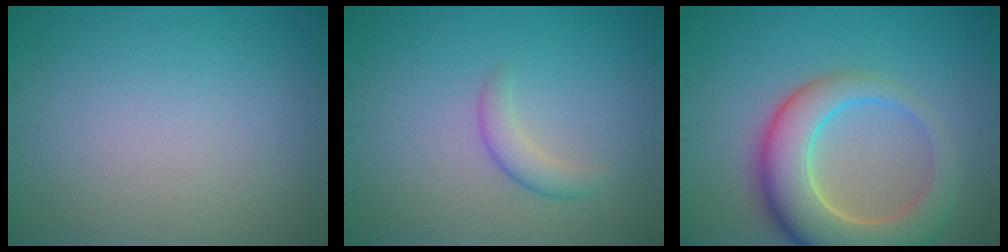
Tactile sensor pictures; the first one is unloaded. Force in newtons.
{"total": 1.9, "press": 1.9, "slide": 0.0}
{"total": 8.8, "press": 8.8, "slide": 1.0}